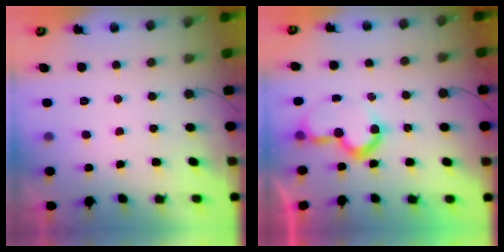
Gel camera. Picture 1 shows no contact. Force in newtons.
{"total": 8.2, "press": 8.2, "slide": 0.3}